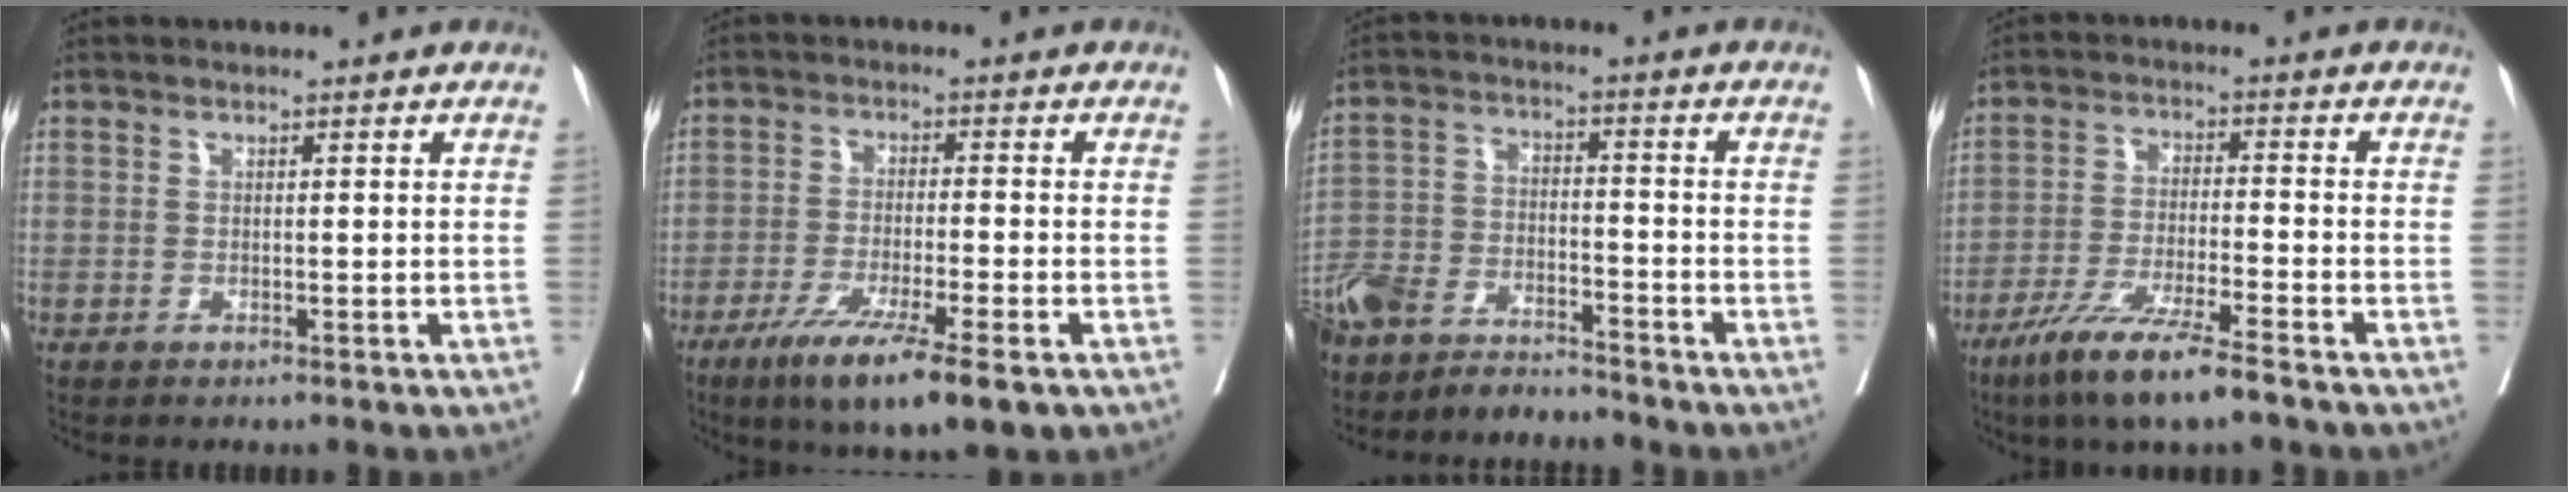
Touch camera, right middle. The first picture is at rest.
{"total": 11.2, "force": [-6.6, 1.2, 8.9], "torque": [-0.148, -0.027, -0.105]}
{"total": 11.9, "force": [-10.9, 3.3, 3.6], "torque": [-0.067, 0.006, -0.191]}
{"total": 10.3, "force": [-7.2, 0.5, 7.3], "torque": [-0.137, -0.028, -0.131]}